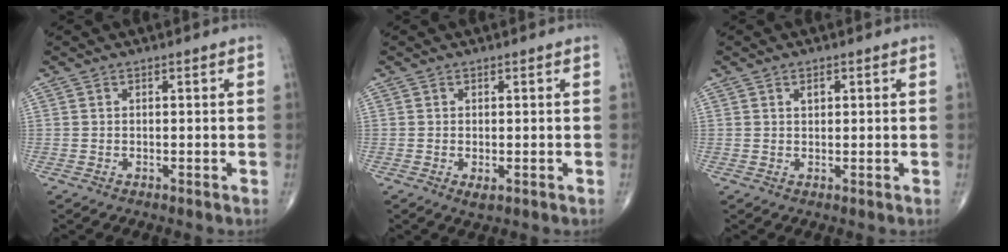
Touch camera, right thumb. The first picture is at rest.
{"total": 1.5, "force": [-0.5, 0.6, 1.3], "torque": [-0.021, -0.004, -0.004]}
{"total": 1.4, "force": [0.6, 0.8, 1.0], "torque": [-0.012, -0.002, 0.010]}